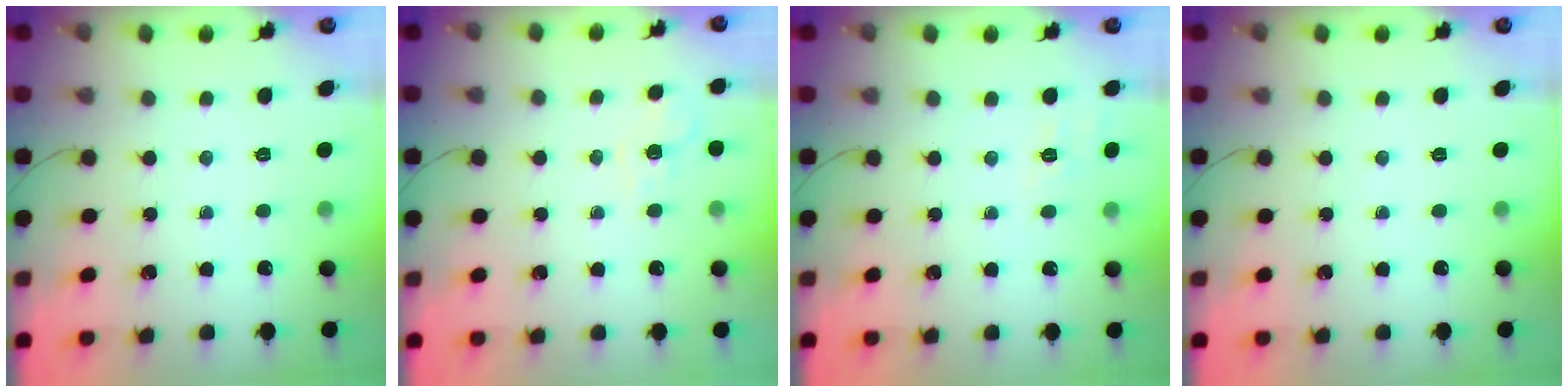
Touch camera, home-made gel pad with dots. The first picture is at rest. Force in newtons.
{"total": 2.2, "press": 1.6, "slide": 1.6}
{"total": 1.9, "press": 0.8, "slide": 1.7}
{"total": 0.0}